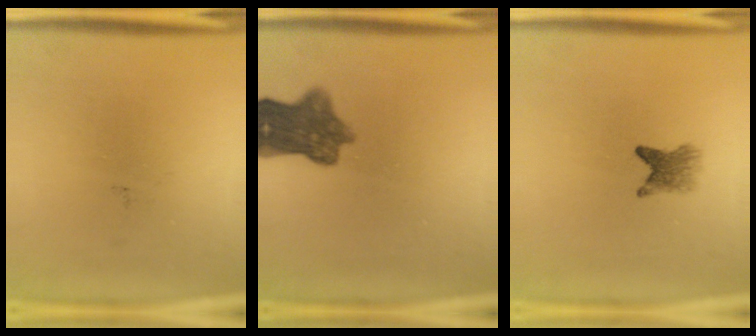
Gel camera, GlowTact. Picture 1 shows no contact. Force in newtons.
{"total": 8.0}
{"total": 2.9}